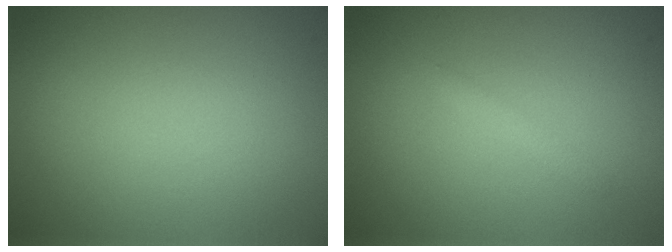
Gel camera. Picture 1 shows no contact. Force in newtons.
{"total": 0.9, "press": 0.9, "slide": 0.1}